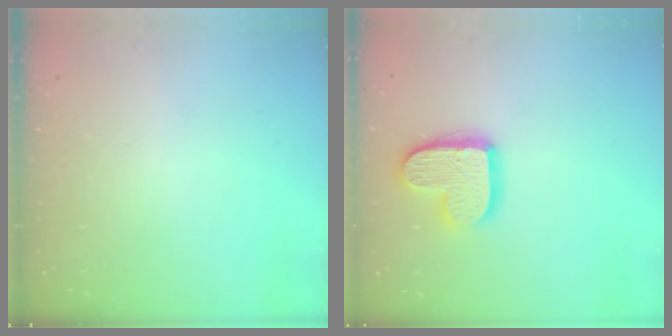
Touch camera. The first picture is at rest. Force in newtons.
{"total": 14.2, "press": 14.2, "slide": 1.1}